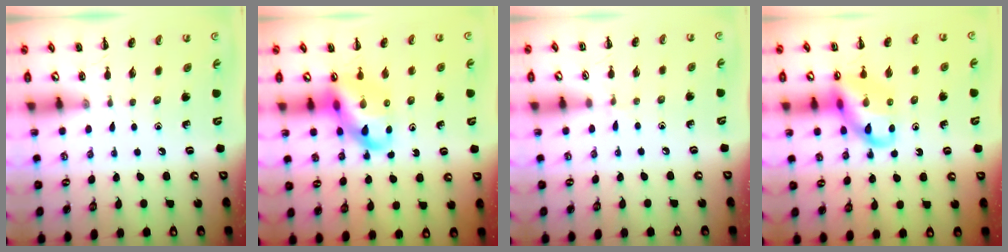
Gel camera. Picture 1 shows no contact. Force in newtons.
{"total": 12.0, "press": 11.5, "slide": 3.3}
{"total": 2.8, "press": 2.5, "slide": 1.1}
{"total": 13.1, "press": 12.9, "slide": 2.3}